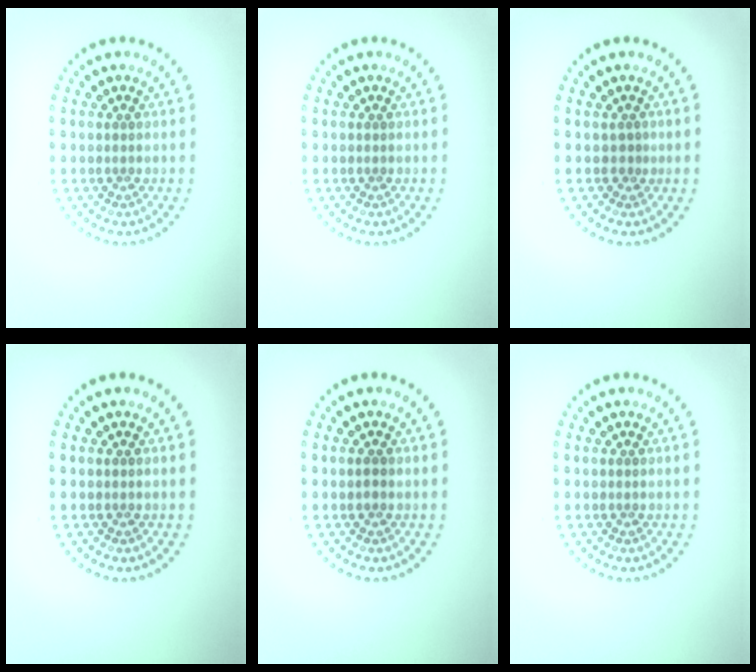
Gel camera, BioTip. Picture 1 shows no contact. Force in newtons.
{"total": 0.0}
{"total": 0.7, "press": 0.3, "slide": 0.6}
{"total": 0.0}
{"total": 0.8, "press": 0.8, "slide": 0.3}
{"total": 0.0}